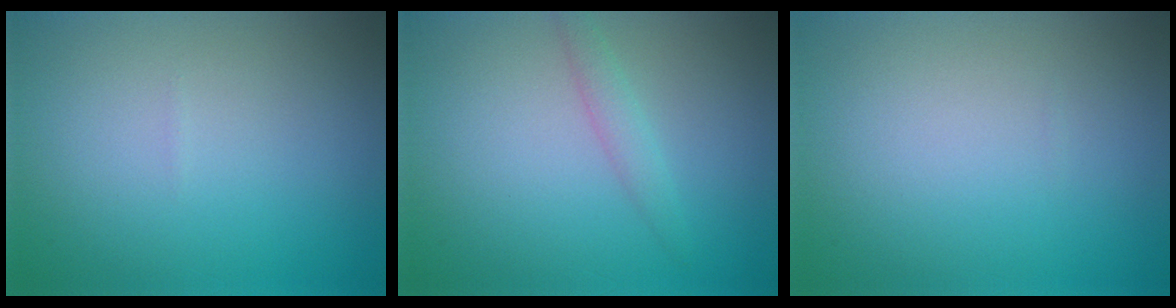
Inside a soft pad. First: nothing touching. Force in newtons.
{"total": 1.5, "press": 1.5, "slide": 0.0}
{"total": 0.0}